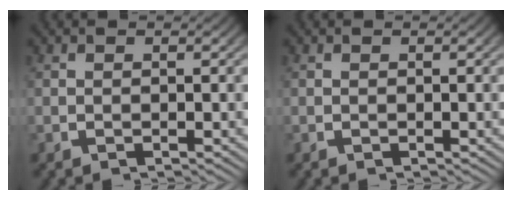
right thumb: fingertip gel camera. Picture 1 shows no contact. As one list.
[{"total": 0.0}]